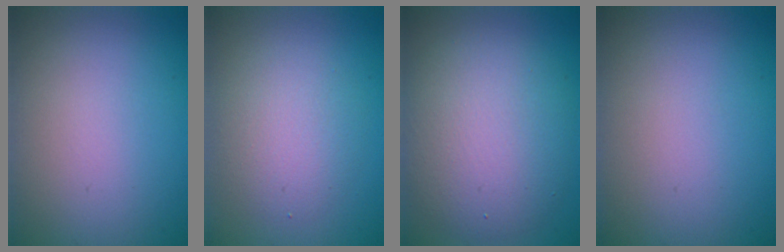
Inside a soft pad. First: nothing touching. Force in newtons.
{"total": 3.3, "press": 3.3, "slide": 0.4}
{"total": 6.9, "press": 6.9, "slide": 0.3}
{"total": 0.0}